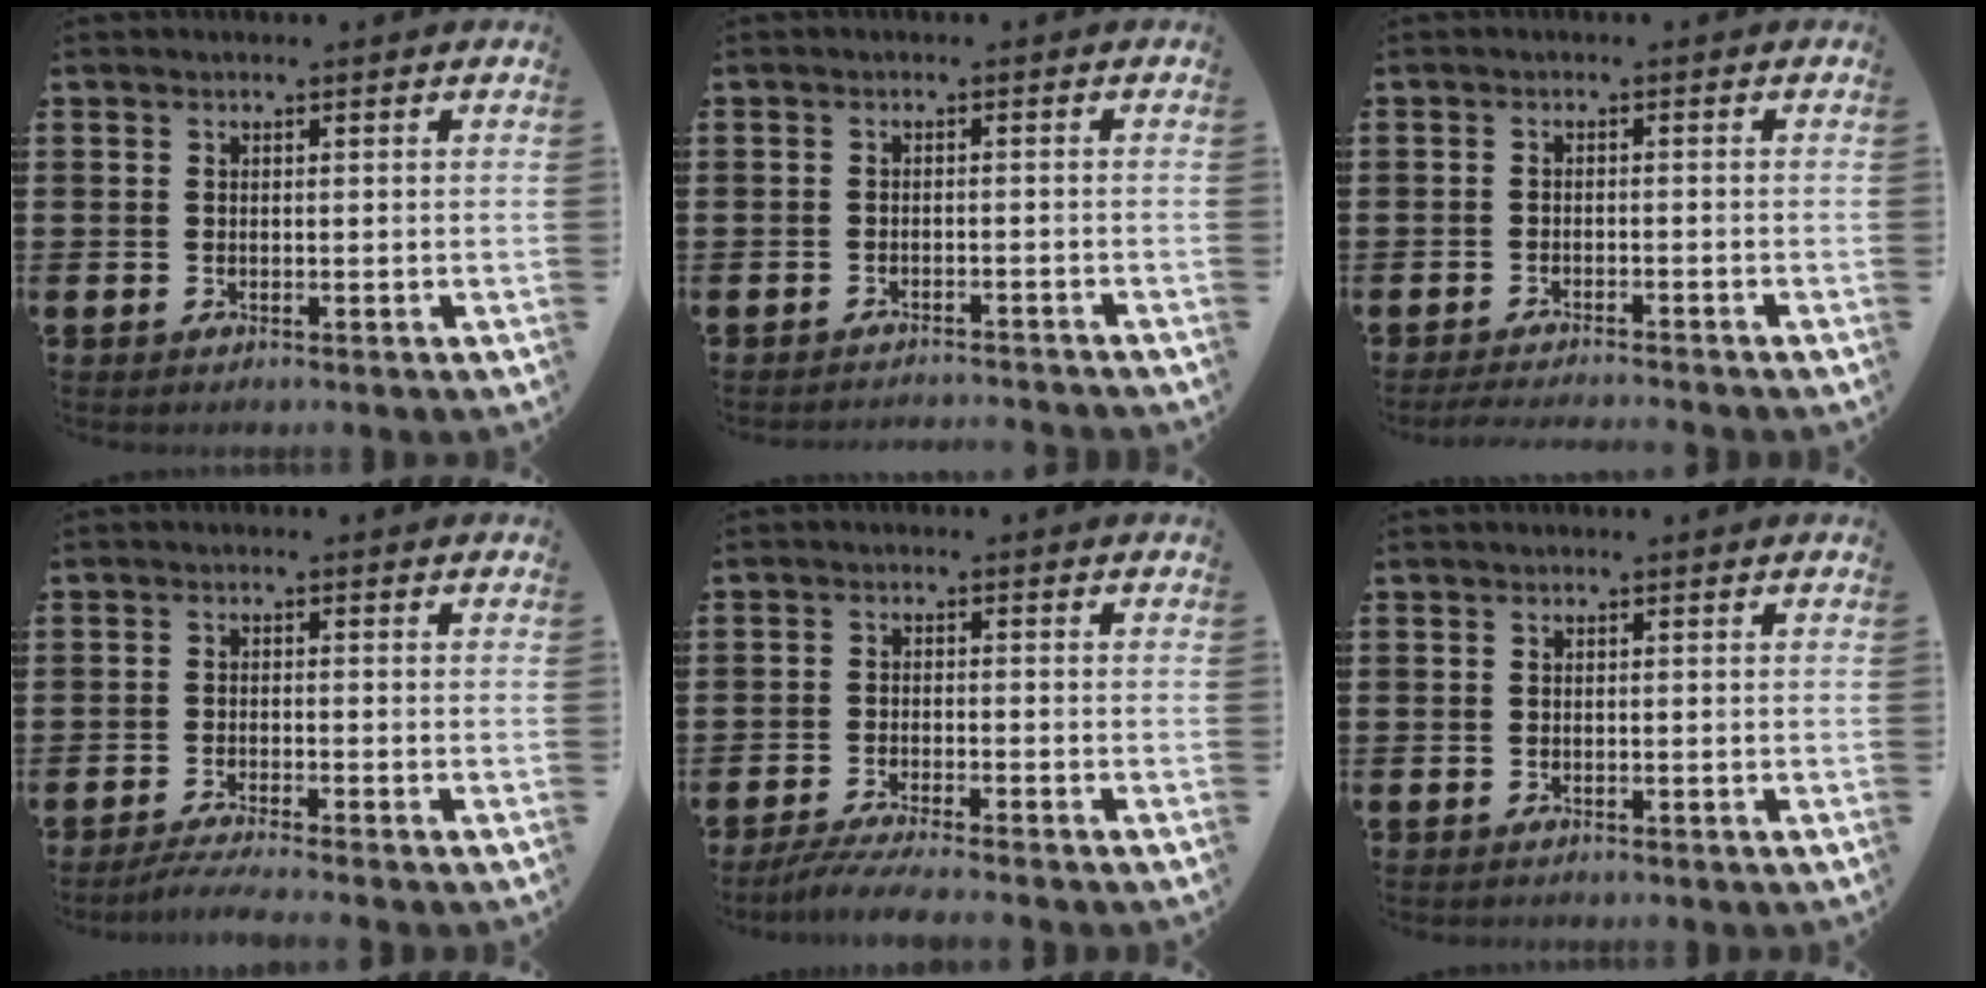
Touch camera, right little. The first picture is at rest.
{"total": 1.4, "force": [-1.4, -0.2, -0.1], "torque": [0.000, 0.005, -0.029]}
{"total": 1.8, "force": [-1.7, -0.1, 0.5], "torque": [-0.006, 0.003, -0.033]}
{"total": 2.0, "force": [-1.7, -0.2, 1.1], "torque": [-0.018, 0.001, -0.032]}
{"total": 3.2, "force": [-2.8, -0.2, 1.7], "torque": [-0.025, -0.006, -0.049]}
{"total": 0.0}